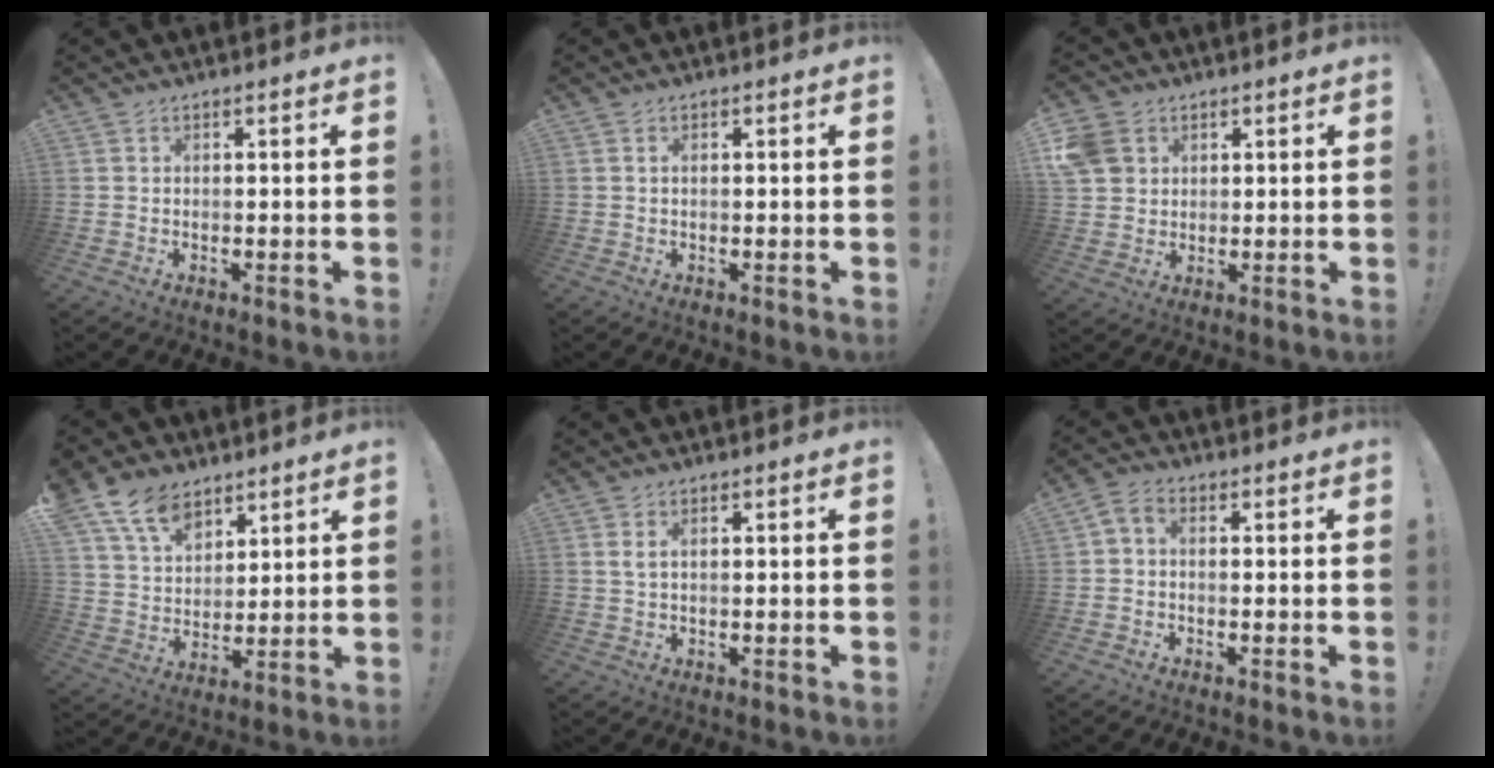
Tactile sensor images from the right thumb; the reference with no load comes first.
{"total": 0.8, "force": [0.3, 0.4, 0.7], "torque": [-0.015, 0.005, 0.004]}
{"total": 7.5, "force": [2.9, 6.4, 2.8], "torque": [-0.053, -0.002, 0.063]}
{"total": 12.8, "force": [8.5, 7.9, 5.4], "torque": [-0.109, -0.045, 0.168]}
{"total": 2.2, "force": [0.9, 0.8, 1.8], "torque": [-0.030, 0.000, 0.015]}
{"total": 2.4, "force": [-0.7, 1.5, 1.8], "torque": [-0.035, 0.007, -0.012]}